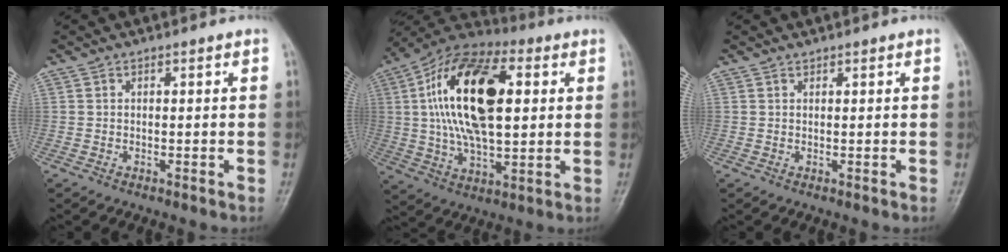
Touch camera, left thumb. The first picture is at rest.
{"total": 22.5, "force": [4.4, 11.3, 18.9], "torque": [-0.333, 0.005, 0.069]}
{"total": 0.5, "force": [0.5, 0.2, 0.0], "torque": [0.000, -0.005, 0.008]}